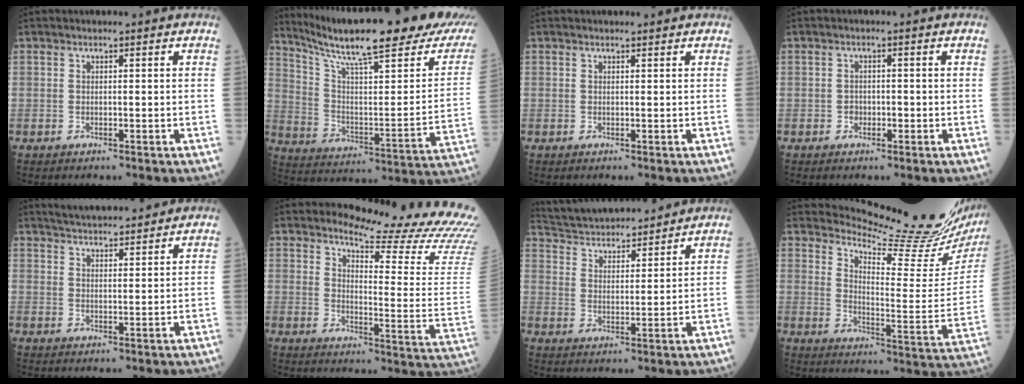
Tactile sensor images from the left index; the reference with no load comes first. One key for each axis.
{"total": 26.6, "fx": 21.5, "fy": 1.7, "fz": 15.5, "tx": -0.247, "ty": -0.046, "tz": 0.305}
{"total": 1.0, "fx": 1.0, "fy": 0.1, "fz": 0.2, "tx": -0.009, "ty": 0.003, "tz": 0.014}
{"total": 1.3, "fx": -0.5, "fy": 1.0, "fz": 0.6, "tx": -0.008, "ty": 0.004, "tz": -0.007}
{"total": 11.3, "fx": 10.5, "fy": 1.6, "fz": 3.7, "tx": -0.059, "ty": 0.019, "tz": 0.153}
{"total": 19.2, "fx": 18.5, "fy": -0.3, "fz": 5.4, "tx": -0.084, "ty": -0.146, "tz": 0.207}
{"total": 16.7, "fx": 15.7, "fy": 2.7, "fz": 5.0, "tx": -0.092, "ty": 0.032, "tz": 0.249}
{"total": 17.7, "fx": 16.9, "fy": -1.8, "fz": 5.0, "tx": -0.089, "ty": -0.120, "tz": 0.224}